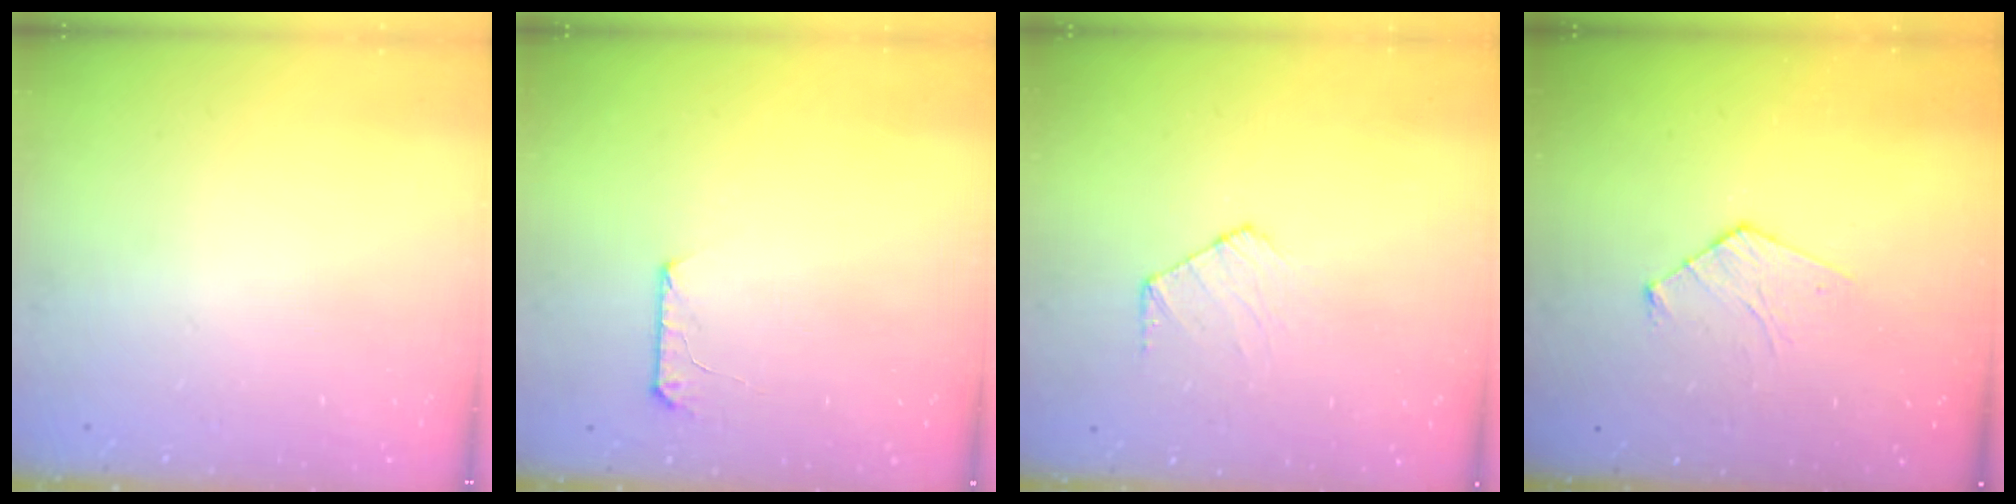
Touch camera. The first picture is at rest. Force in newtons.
{"total": 6.3, "press": 6.3, "slide": 0.7}
{"total": 6.5, "press": 6.4, "slide": 0.6}
{"total": 4.3, "press": 4.3, "slide": 0.5}